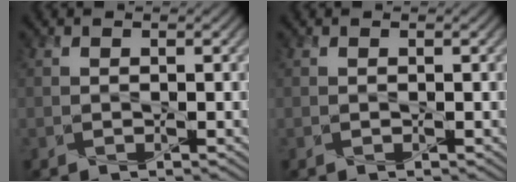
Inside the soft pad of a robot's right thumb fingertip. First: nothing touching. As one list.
[{"total": 0.0}]